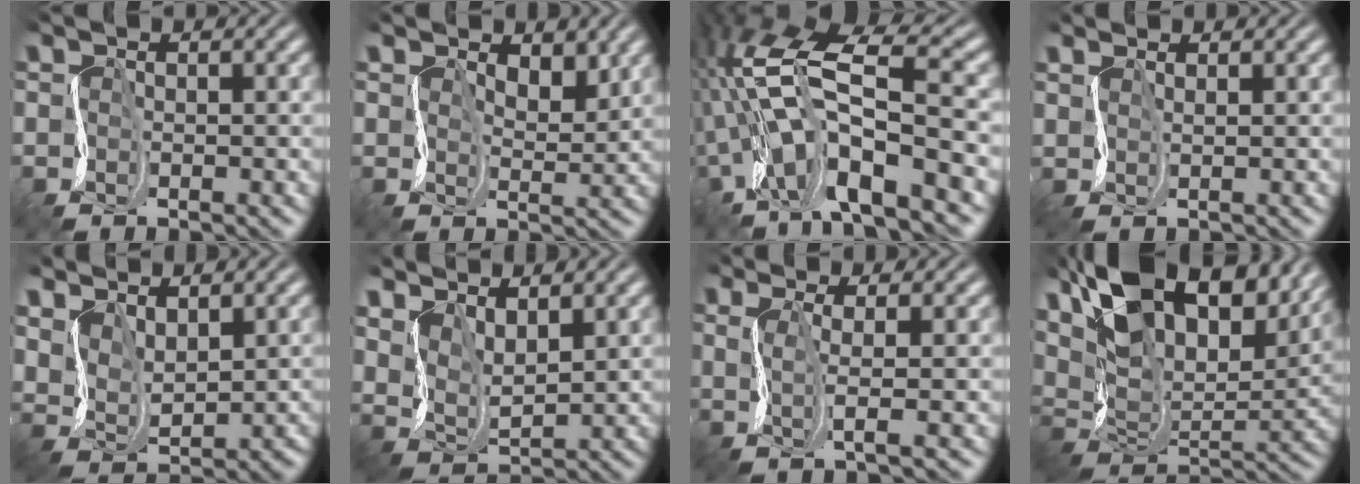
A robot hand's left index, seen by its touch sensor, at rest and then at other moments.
{"total": 2.7, "force": [1.9, 1.3, 1.4], "torque": [-0.023, -0.003, 0.034]}
{"total": 11.1, "force": [-2.8, 4.0, 10.0], "torque": [-0.187, 0.022, -0.053]}
{"total": 1.3, "force": [1.3, 0.2, -0.1], "torque": [0.000, 0.001, 0.029]}
{"total": 3.7, "force": [2.8, 2.0, 1.5], "torque": [-0.042, -0.003, 0.063]}
{"total": 4.6, "force": [3.6, 1.9, 2.1], "torque": [-0.053, -0.002, 0.073]}
{"total": 1.8, "force": [0.9, 0.0, 1.6], "torque": [-0.033, 0.000, 0.016]}
{"total": 16.5, "force": [10.9, 7.2, 10.0], "torque": [-0.196, 0.028, 0.185]}